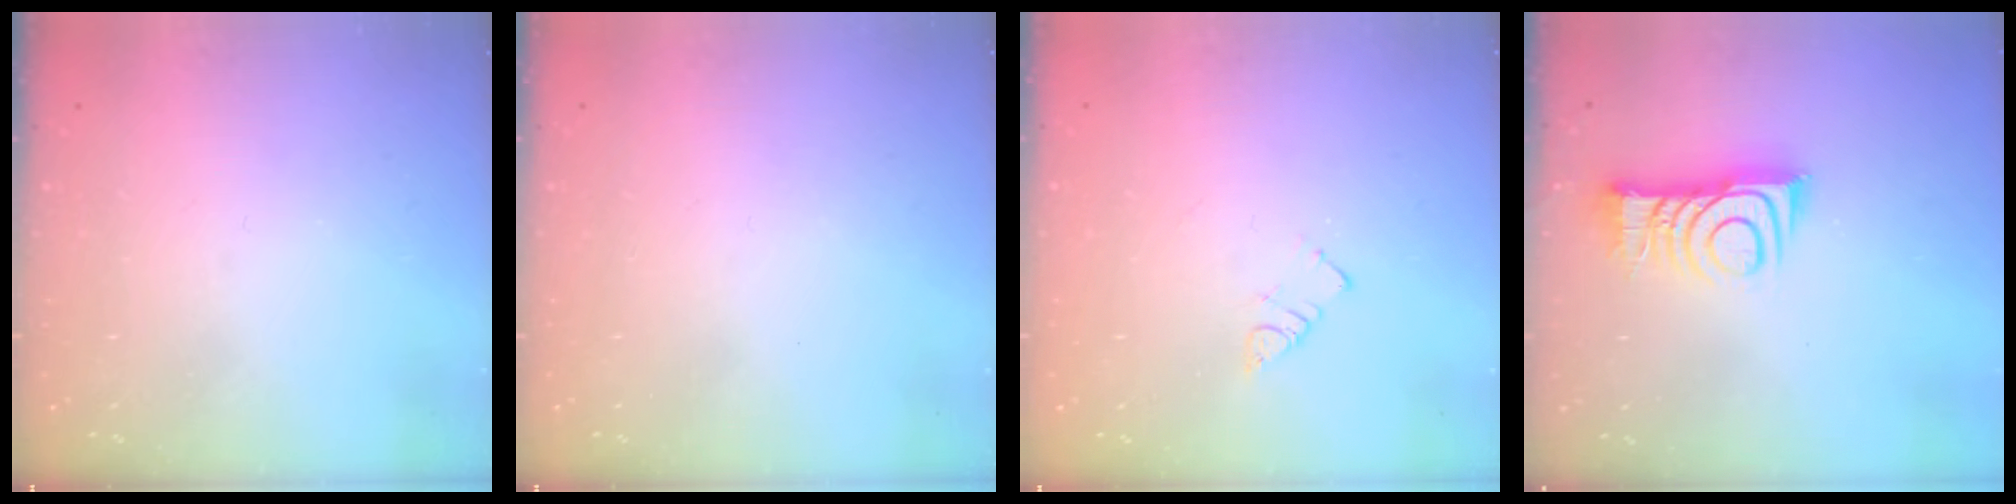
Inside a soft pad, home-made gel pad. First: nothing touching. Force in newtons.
{"total": 1.6, "press": 1.6, "slide": 0.1}
{"total": 3.2, "press": 3.2, "slide": 0.4}
{"total": 10.3, "press": 10.3, "slide": 0.4}